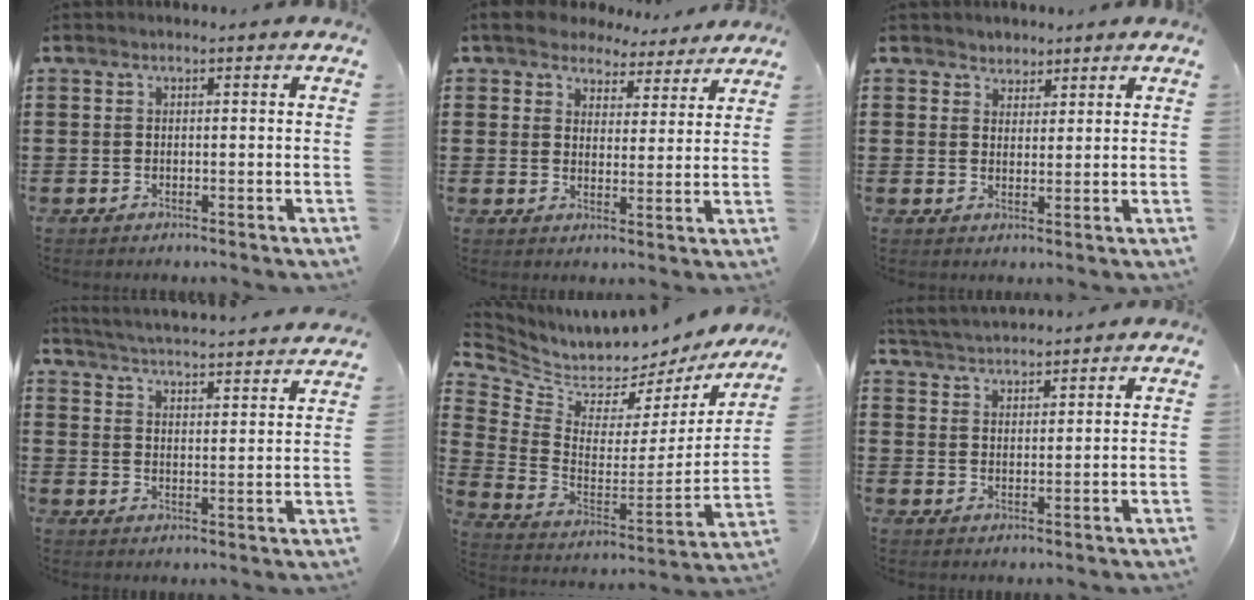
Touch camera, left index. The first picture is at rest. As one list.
[{"total": 5.8, "force": [5.4, 2.0, 0.5], "torque": [-0.038, -0.022, 0.099]}, {"total": 2.4, "force": [1.9, 1.4, -0.3], "torque": [-0.005, 0.008, 0.037]}, {"total": 3.6, "force": [3.5, -0.8, 0.2], "torque": [-0.025, -0.038, 0.052]}, {"total": 4.6, "force": [4.1, 1.9, 0.8], "torque": [-0.050, -0.057, 0.065]}, {"total": 3.5, "force": [3.5, 0.1, -0.1], "torque": [-0.012, -0.011, 0.063]}]